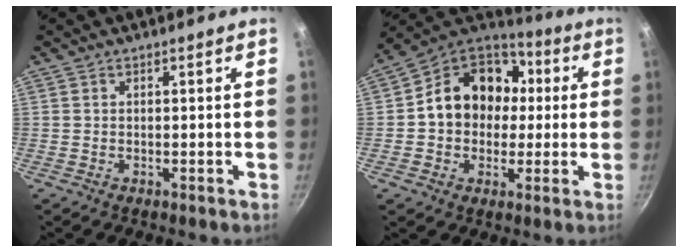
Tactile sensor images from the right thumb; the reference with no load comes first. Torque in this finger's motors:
{"motor_torque": [0.93, 3.10, 0.92, -0.53, 0.10]}